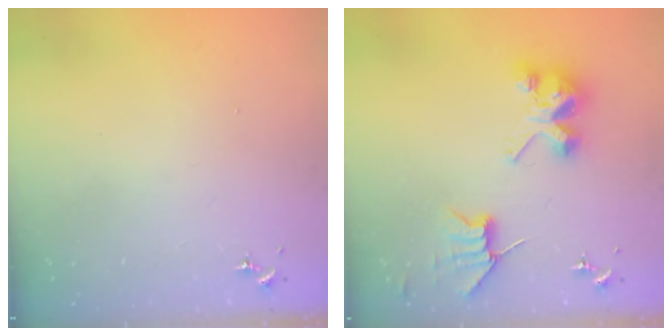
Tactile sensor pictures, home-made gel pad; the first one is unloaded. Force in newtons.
{"total": 8.3, "press": 8.3, "slide": 0.4}